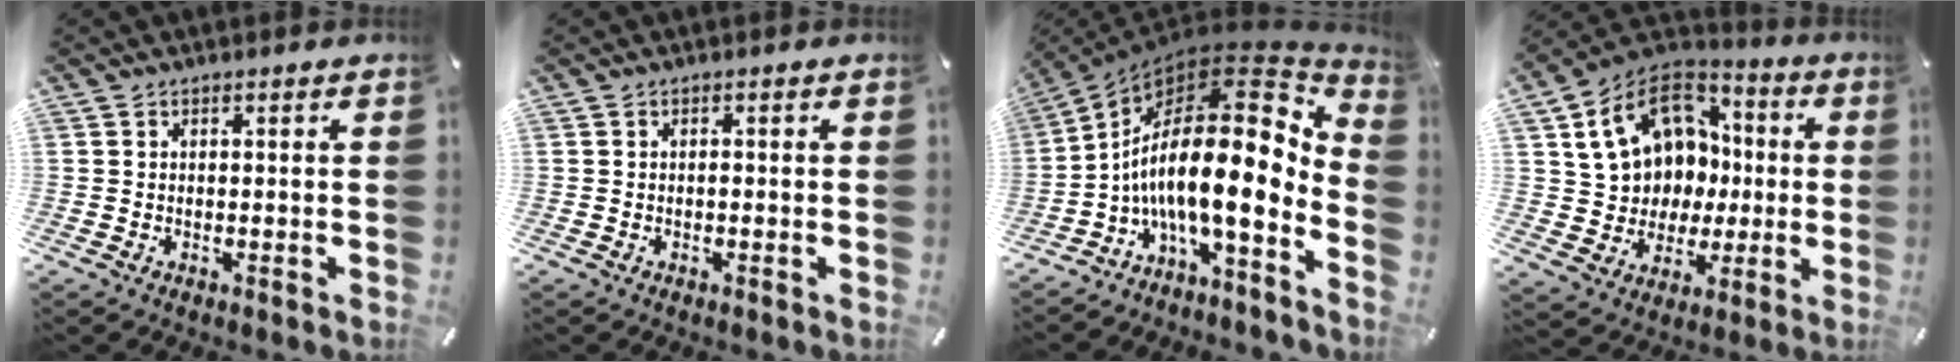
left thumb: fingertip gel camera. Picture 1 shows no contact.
{"total": 0.5, "force": [-0.2, 0.2, 0.4], "torque": [-0.008, -0.003, -0.004]}
{"total": 21.2, "force": [-0.2, 8.5, 19.4], "torque": [-0.325, -0.050, -0.011]}
{"total": 16.6, "force": [4.7, 14.3, 6.9], "torque": [-0.139, -0.021, 0.106]}